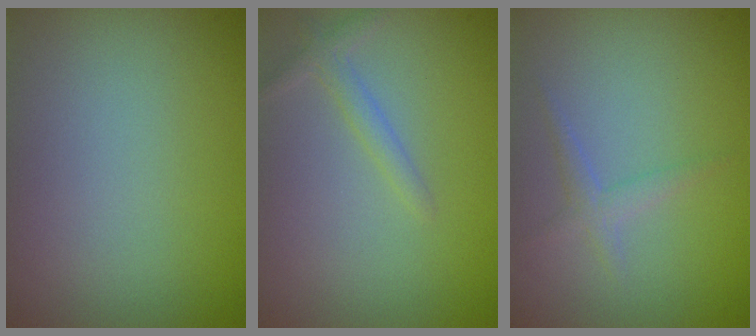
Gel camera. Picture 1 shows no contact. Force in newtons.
{"total": 1.4, "press": 1.4, "slide": 0.1}
{"total": 1.2, "press": 1.2, "slide": 0.0}